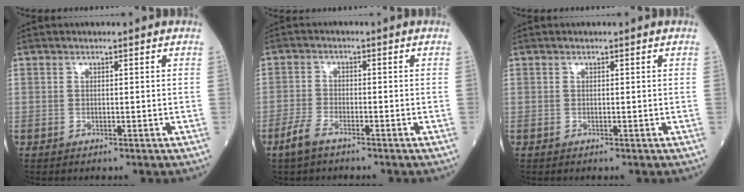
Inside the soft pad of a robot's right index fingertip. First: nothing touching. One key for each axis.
{"total": 3.6, "fx": -2.6, "fy": 1.0, "fz": 2.2, "tx": -0.056, "ty": -0.003, "tz": -0.053}
{"total": 0.0}